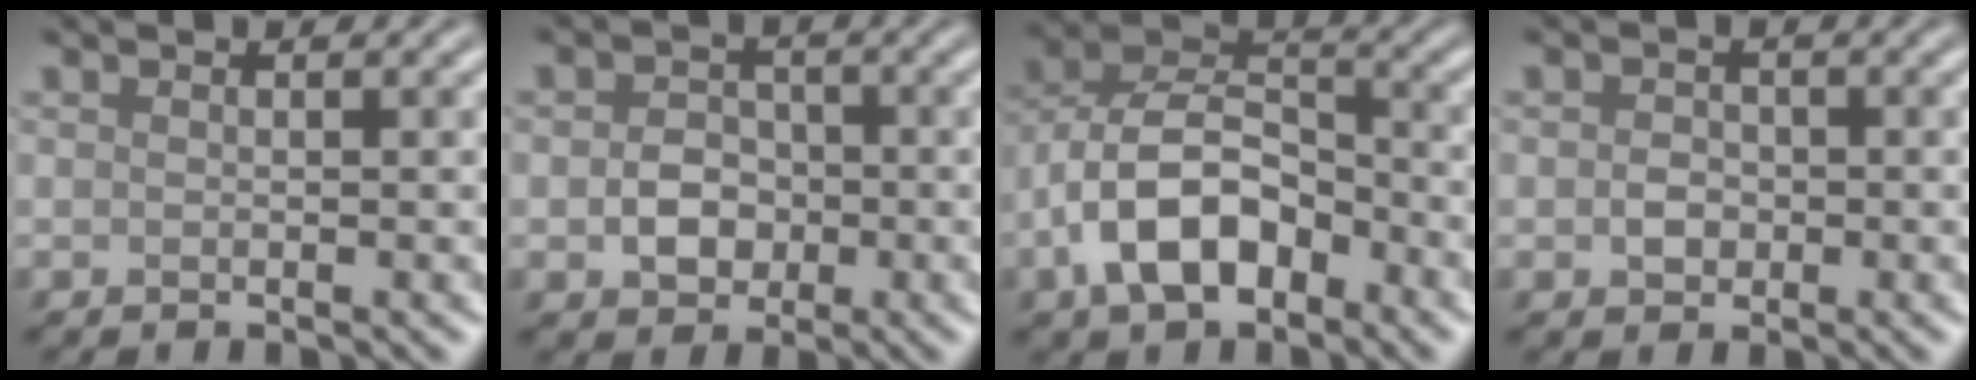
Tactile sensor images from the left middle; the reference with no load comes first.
{"total": 3.2, "force": [-0.6, 2.6, 1.7], "torque": [-0.027, -0.001, -0.015]}
{"total": 8.3, "force": [-3.5, 4.8, 5.9], "torque": [-0.112, 0.011, -0.071]}
{"total": 1.6, "force": [-0.3, 1.4, 0.8], "torque": [-0.013, -0.002, -0.008]}